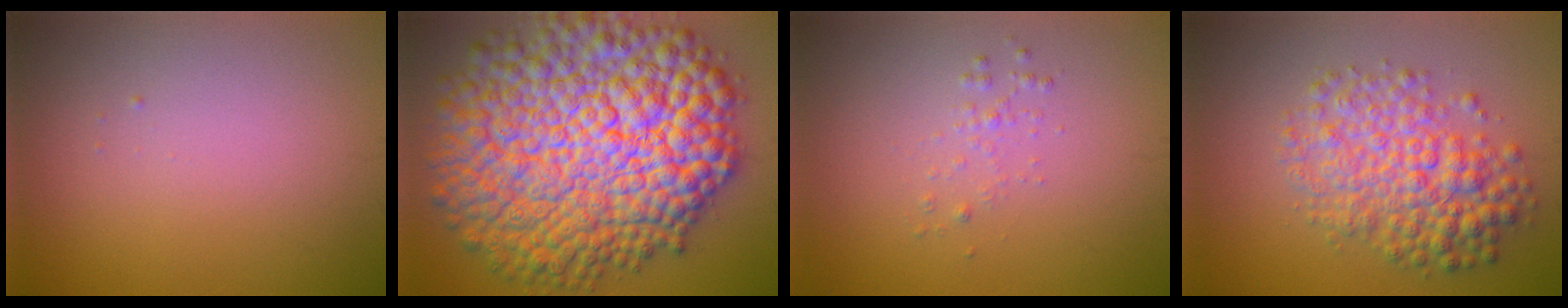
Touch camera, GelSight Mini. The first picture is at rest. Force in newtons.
{"total": 18.0, "press": 18.0, "slide": 0.1}
{"total": 0.9, "press": 0.9, "slide": 0.0}
{"total": 5.9, "press": 5.9, "slide": 0.1}